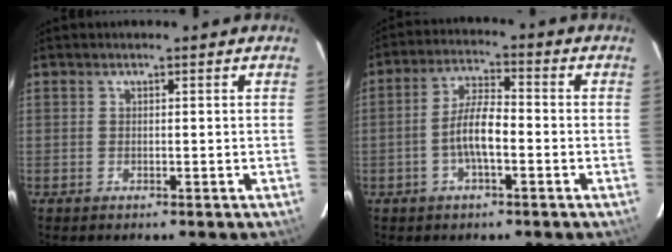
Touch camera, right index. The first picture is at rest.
{"total": 6.7, "force": [-2.1, 1.9, 6.1], "torque": [-0.122, 0.009, -0.038]}